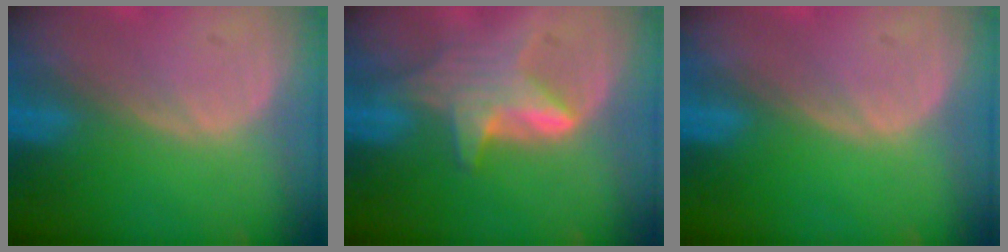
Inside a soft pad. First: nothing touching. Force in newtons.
{"total": 6.0, "press": 5.8, "slide": 1.2}
{"total": 0.0}